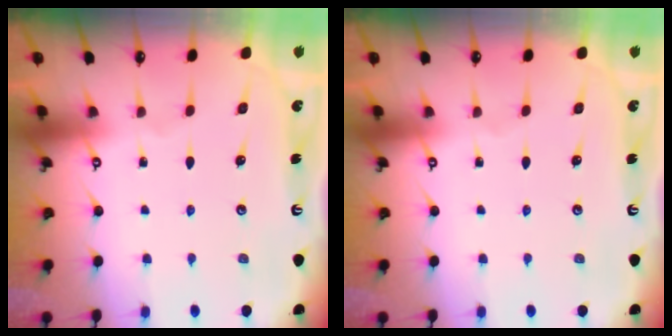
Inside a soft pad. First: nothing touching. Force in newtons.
{"total": 0.0}